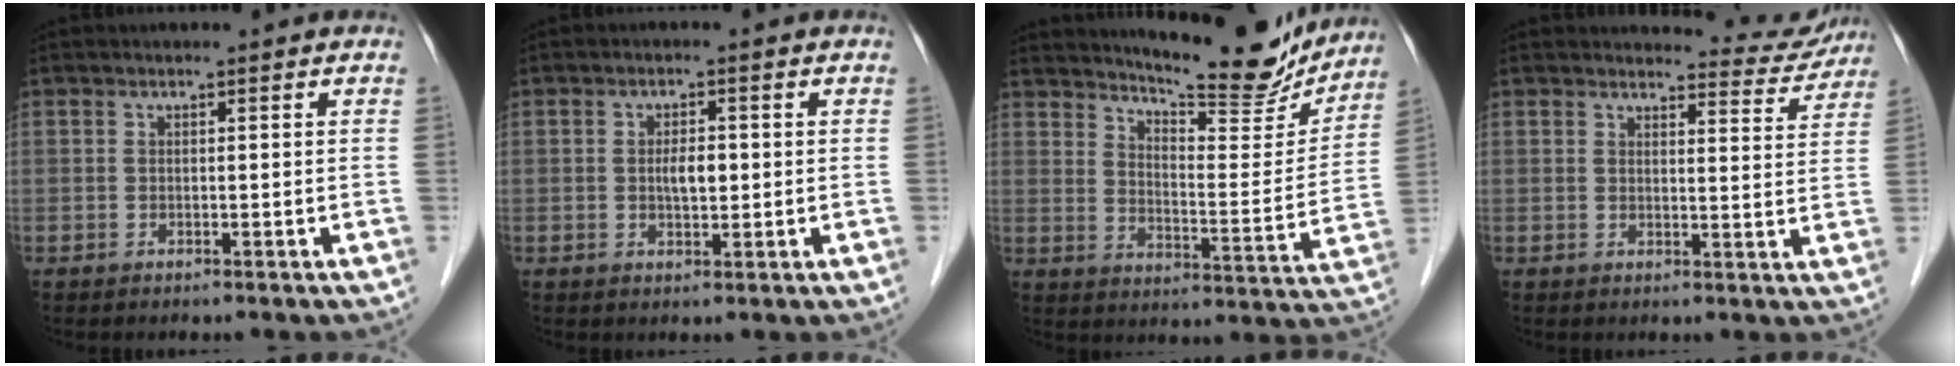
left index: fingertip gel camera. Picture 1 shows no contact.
{"total": 2.8, "force": [-0.1, 1.2, 2.5], "torque": [-0.046, -0.002, 0.000]}
{"total": 16.2, "force": [15.0, 2.3, 5.6], "torque": [-0.083, -0.043, 0.202]}
{"total": 6.2, "force": [6.2, 0.8, -0.5], "torque": [0.011, -0.024, 0.060]}